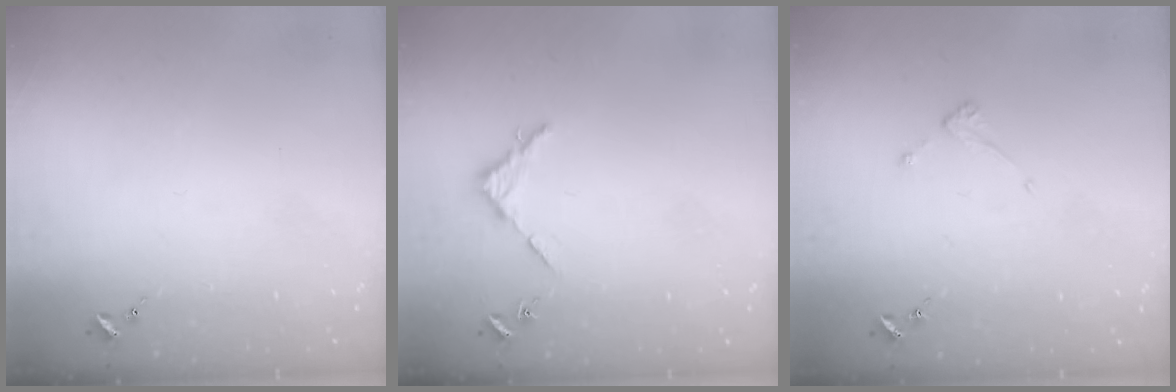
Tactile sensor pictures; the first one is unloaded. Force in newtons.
{"total": 2.7, "press": 2.7, "slide": 0.3}
{"total": 3.4, "press": 3.4, "slide": 0.1}